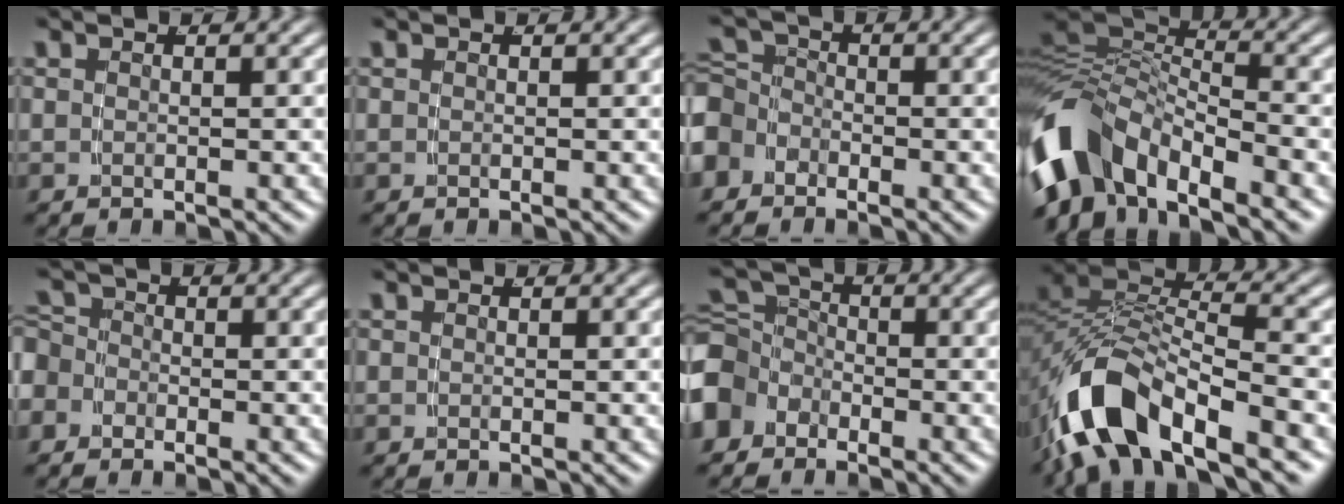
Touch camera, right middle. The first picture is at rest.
{"total": 0.0}
{"total": 4.3, "force": [-1.9, 3.6, 1.4], "torque": [-0.033, -0.019, -0.030]}
{"total": 9.7, "force": [-3.8, 6.4, 6.2], "torque": [-0.144, -0.031, -0.061]}
{"total": 3.3, "force": [-1.5, 2.8, 0.8], "torque": [-0.019, -0.014, -0.028]}
{"total": 0.0}
{"total": 5.6, "force": [-2.2, 4.7, 2.0], "torque": [-0.054, -0.024, -0.035]}
{"total": 9.2, "force": [-4.3, 4.6, 6.7], "torque": [-0.148, -0.019, -0.066]}